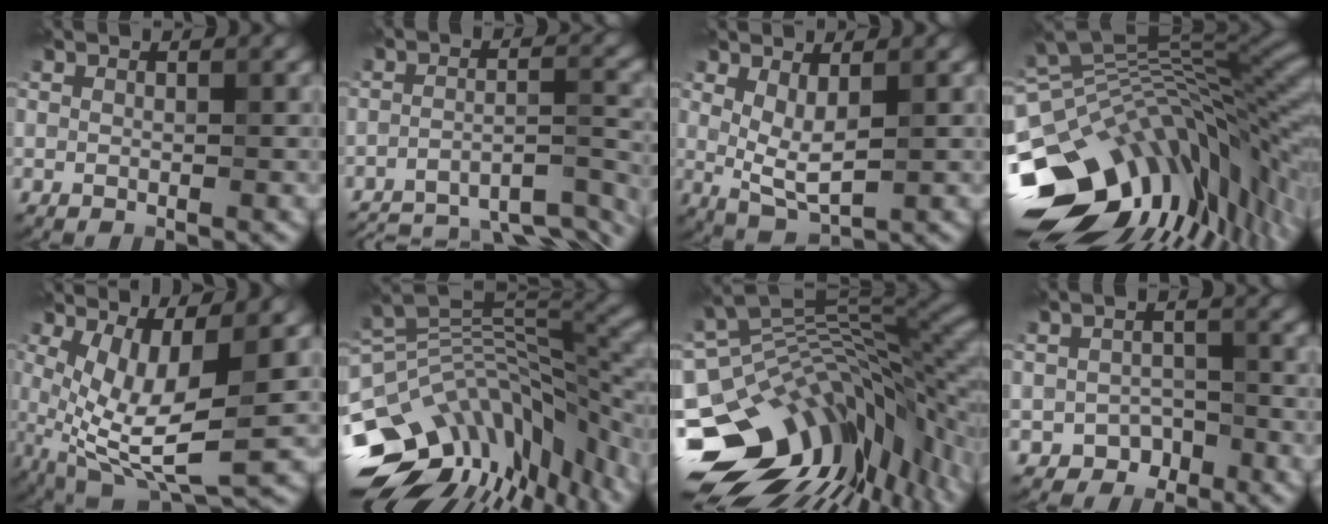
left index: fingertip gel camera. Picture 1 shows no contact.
{"total": 13.5, "force": [-12.2, 2.7, 5.0], "torque": [-0.069, -0.003, -0.161]}
{"total": 3.5, "force": [0.9, 1.3, 3.1], "torque": [-0.065, -0.010, 0.022]}
{"total": 15.5, "force": [-4.4, 7.8, 12.6], "torque": [-0.228, 0.009, -0.076]}
{"total": 8.8, "force": [-0.1, 3.1, 8.2], "torque": [-0.171, -0.021, 0.006]}
{"total": 12.9, "force": [-4.9, 6.8, 9.9], "torque": [-0.191, 0.003, -0.070]}
{"total": 15.4, "force": [-5.7, 8.5, 11.5], "torque": [-0.207, -0.011, -0.093]}
{"total": 2.5, "force": [-1.8, 1.7, 0.5], "torque": [0.003, 0.006, -0.032]}